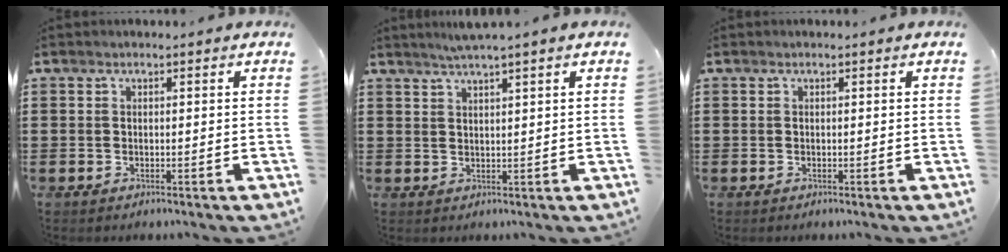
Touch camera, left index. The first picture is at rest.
{"total": 2.3, "force": [1.6, -0.5, 1.5], "torque": [-0.029, 0.000, 0.029]}
{"total": 0.0}